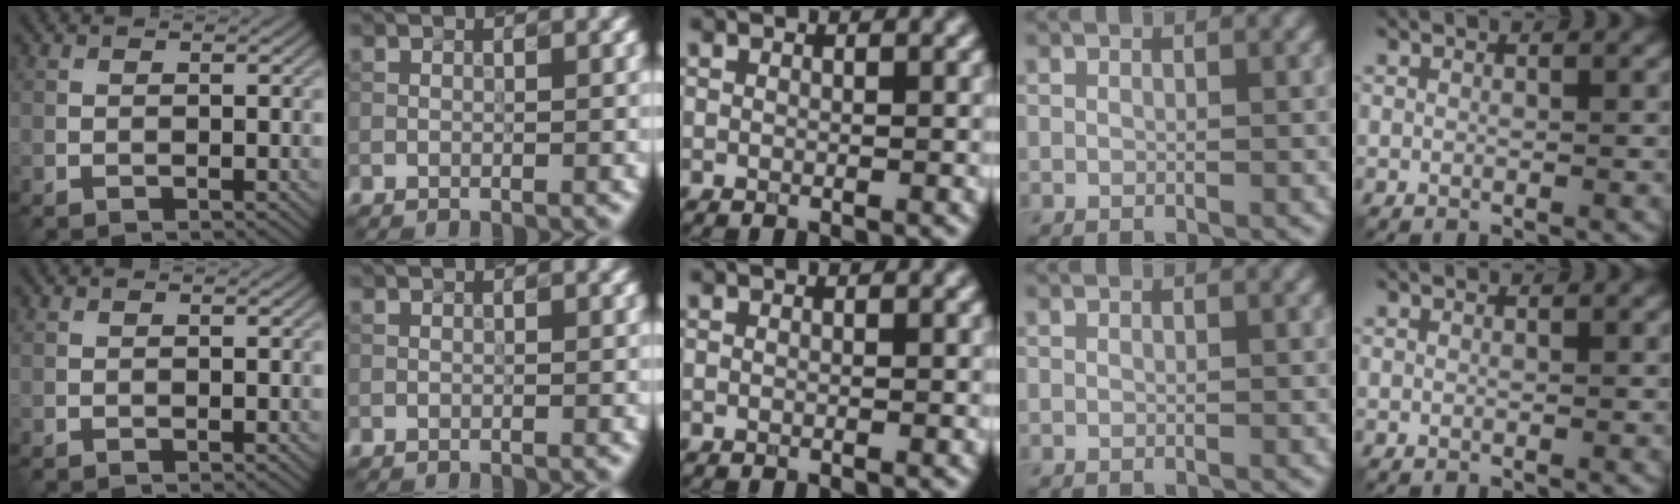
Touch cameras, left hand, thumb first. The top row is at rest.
{}